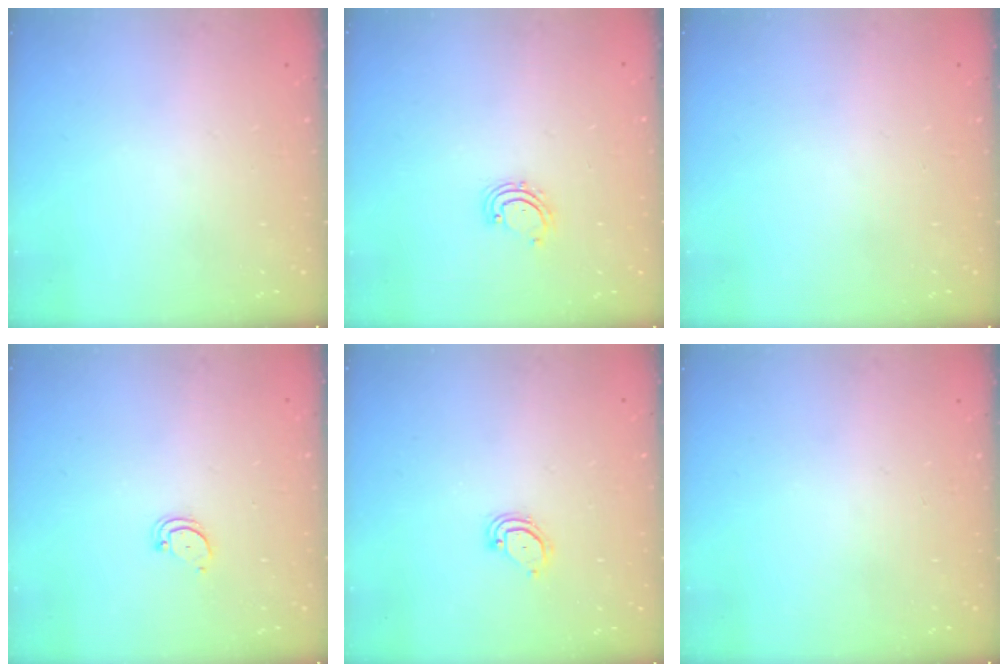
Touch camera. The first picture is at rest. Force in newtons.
{"total": 2.9, "press": 2.9, "slide": 0.4}
{"total": 0.0}
{"total": 3.5, "press": 3.4, "slide": 0.3}
{"total": 3.4, "press": 3.4, "slide": 0.2}
{"total": 0.0}